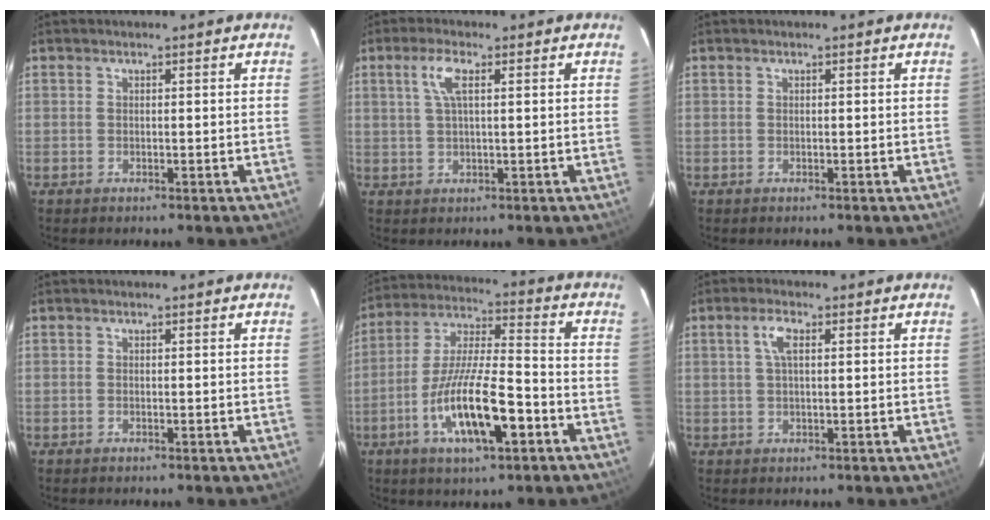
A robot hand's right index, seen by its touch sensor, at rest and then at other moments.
{"total": 4.2, "force": [1.5, 1.0, 3.8], "torque": [-0.078, 0.006, 0.029]}
{"total": 0.0}
{"total": 0.0}
{"total": 15.4, "force": [-6.4, 3.9, 13.4], "torque": [-0.266, -0.012, -0.115]}
{"total": 3.2, "force": [1.0, 1.1, 2.9], "torque": [-0.060, 0.008, 0.019]}